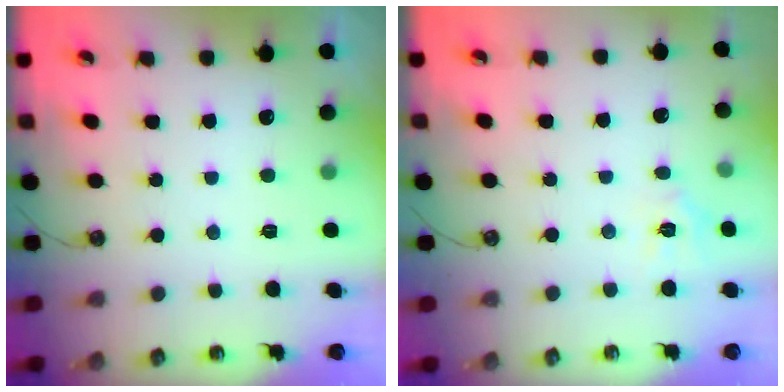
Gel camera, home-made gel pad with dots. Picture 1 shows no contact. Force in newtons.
{"total": 4.2, "press": 4.2, "slide": 0.3}